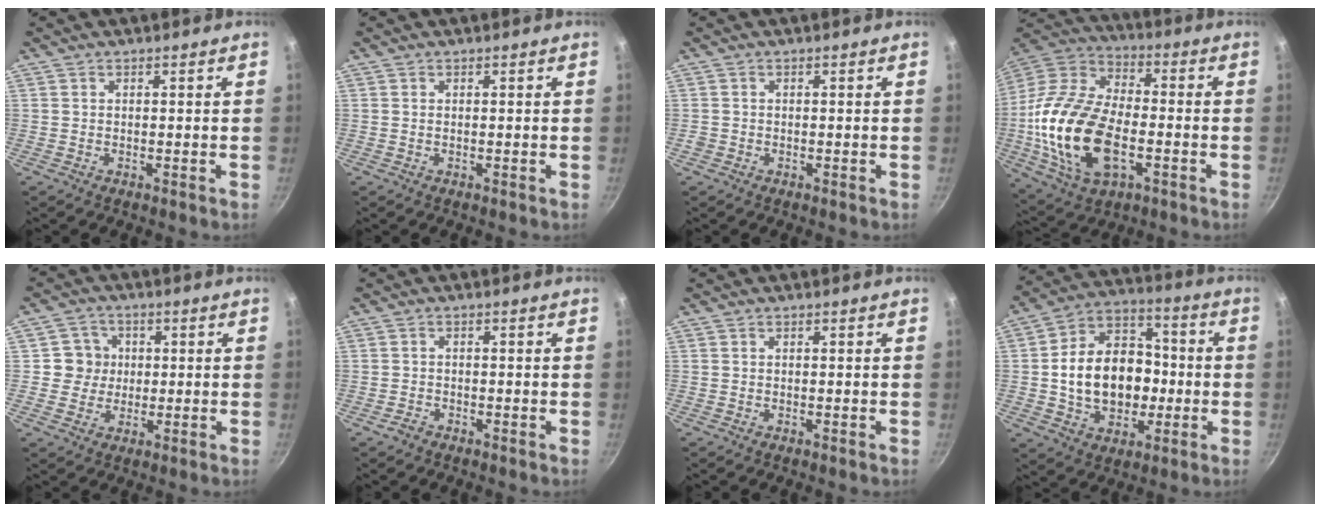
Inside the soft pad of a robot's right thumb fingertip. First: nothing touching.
{"total": 0.0}
{"total": 0.9, "force": [-0.4, 0.8, 0.2], "torque": [-0.004, 0.002, -0.007]}
{"total": 23.5, "force": [-4.6, 13.4, 18.8], "torque": [-0.363, 0.026, -0.090]}
{"total": 5.6, "force": [0.5, 5.5, 1.1], "torque": [0.022, 0.005, 0.000]}
{"total": 1.3, "force": [-1.0, 0.7, 0.3], "torque": [-0.007, 0.011, -0.020]}
{"total": 0.0}
{"total": 18.2, "force": [-1.4, 13.7, 11.9], "torque": [-0.163, 0.041, -0.024]}